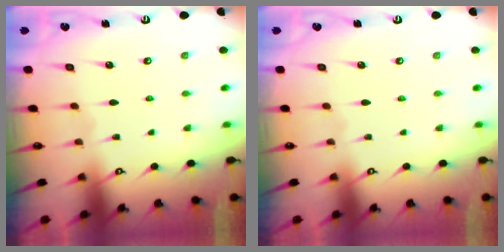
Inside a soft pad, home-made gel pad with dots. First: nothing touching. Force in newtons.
{"total": 0.0}